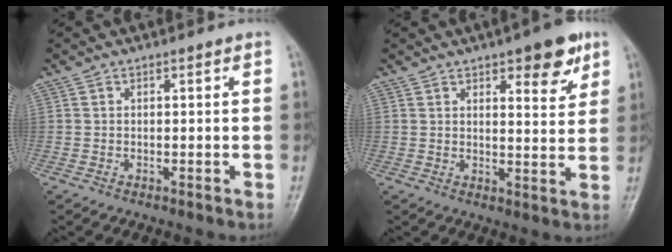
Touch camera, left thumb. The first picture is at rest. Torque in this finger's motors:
{"motor_torque": [0.22, 0.25, -0.05, -0.22, 0.05]}